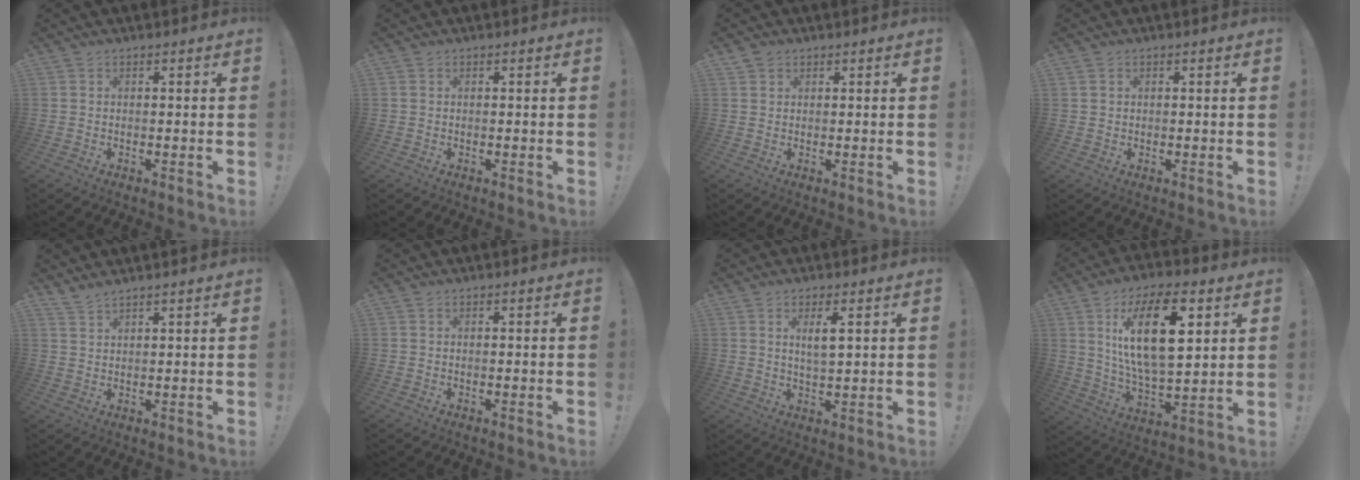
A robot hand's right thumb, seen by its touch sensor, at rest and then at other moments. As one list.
[{"total": 0.0}, {"total": 1.5, "force": [1.0, 1.0, 0.3], "torque": [-0.006, -0.001, 0.018]}, {"total": 1.0, "force": [0.3, 0.9, -0.1], "torque": [0.007, -0.001, 0.005]}, {"total": 2.6, "force": [2.3, -0.2, 1.1], "torque": [-0.031, -0.011, 0.043]}, {"total": 0.0}, {"total": 5.0, "force": [1.9, 1.2, 4.5], "torque": [-0.075, -0.008, 0.029]}, {"total": 20.3, "force": [7.3, 8.3, 17.0], "torque": [-0.310, -0.015, 0.109]}]